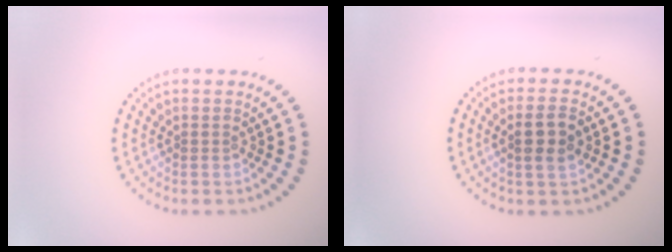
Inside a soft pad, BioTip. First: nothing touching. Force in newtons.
{"total": 2.6, "press": 2.5, "slide": 0.6}